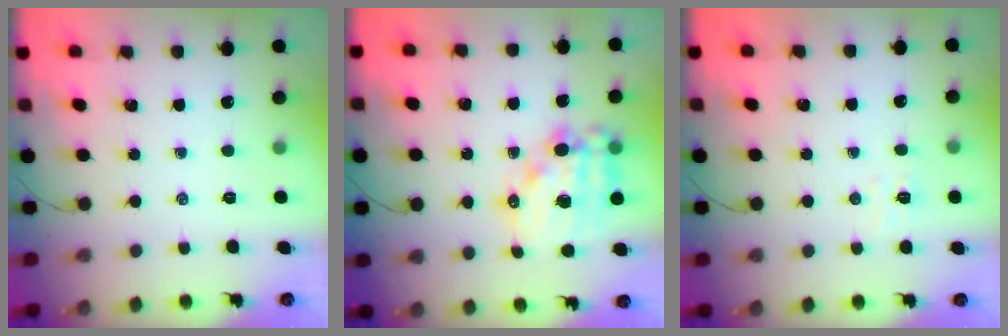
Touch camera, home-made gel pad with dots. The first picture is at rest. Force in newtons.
{"total": 16.0, "press": 15.6, "slide": 3.5}
{"total": 4.5, "press": 4.4, "slide": 1.3}